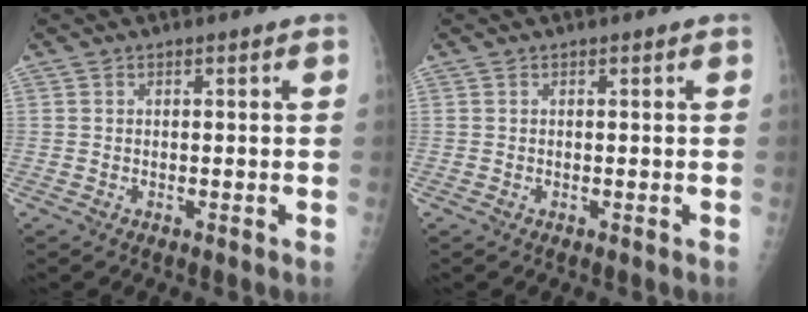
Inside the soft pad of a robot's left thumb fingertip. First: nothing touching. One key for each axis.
{"total": 0.0}